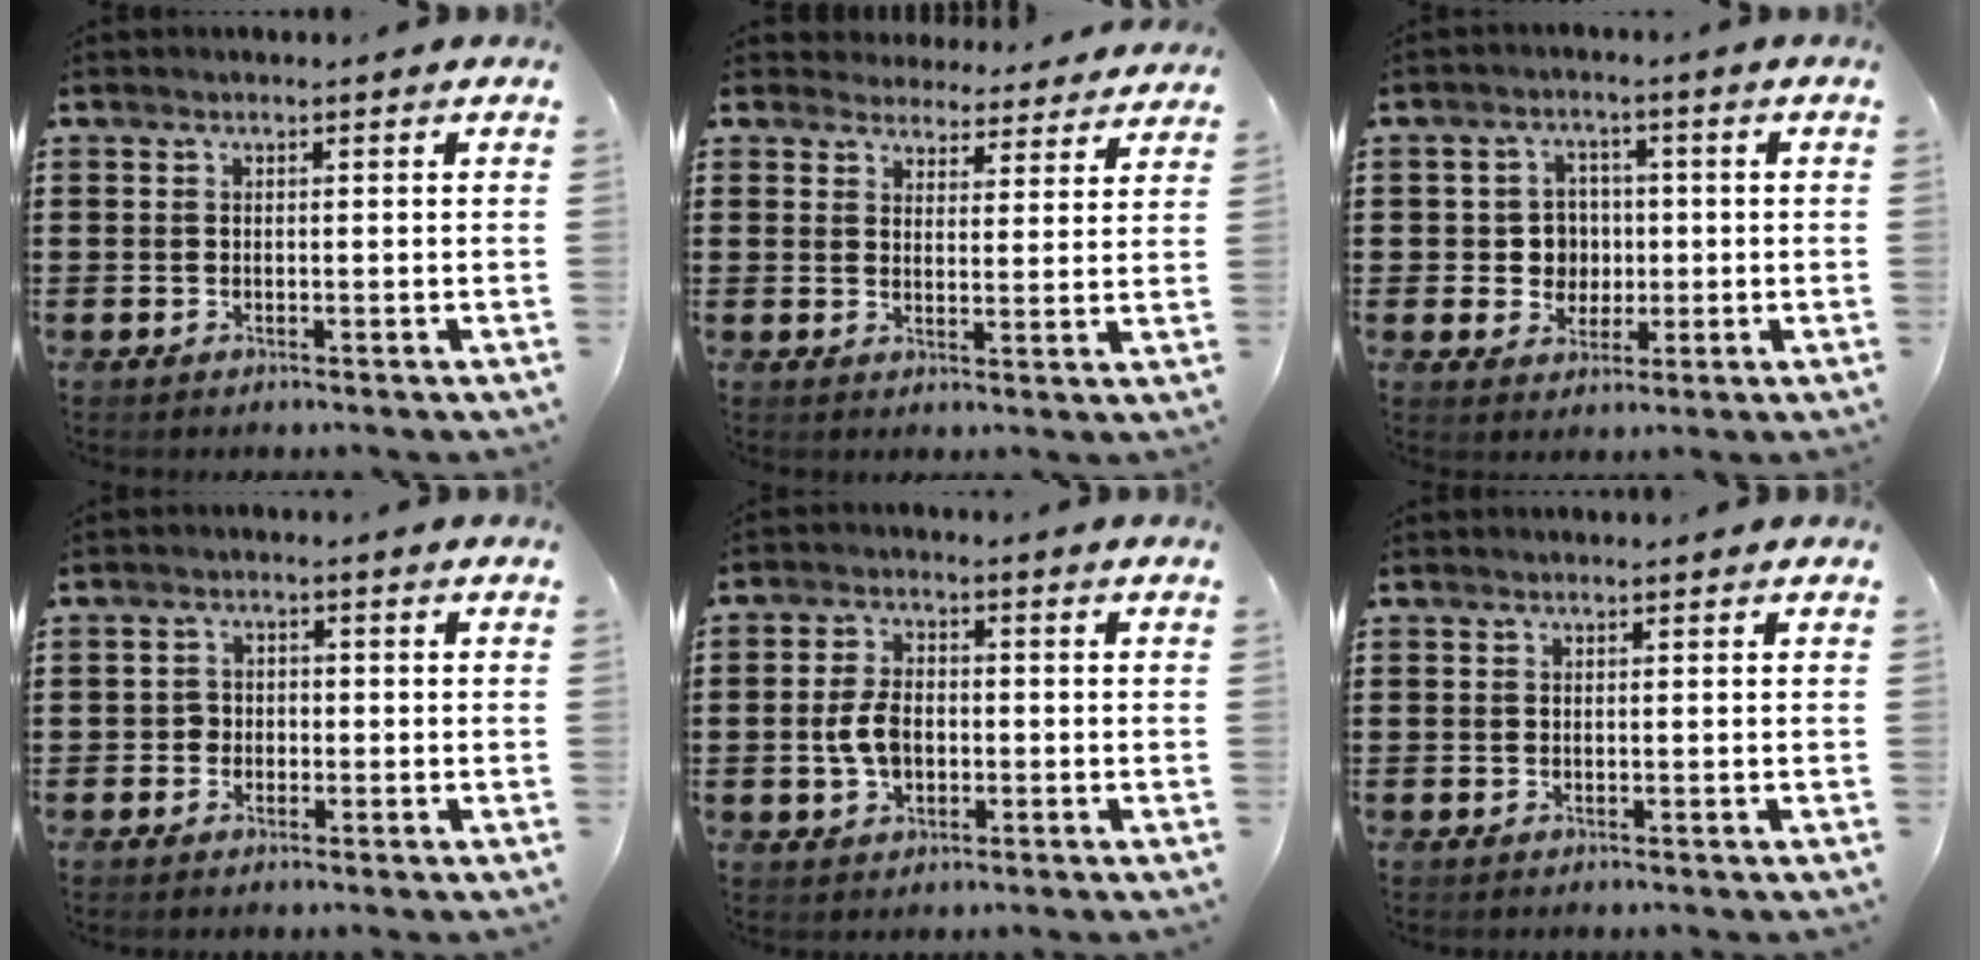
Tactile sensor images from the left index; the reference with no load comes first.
{"total": 4.1, "force": [4.1, 0.6, -0.1], "torque": [-0.019, -0.021, 0.073]}
{"total": 5.2, "force": [0.0, 4.9, 1.7], "torque": [-0.045, 0.012, -0.004]}
{"total": 1.9, "force": [-0.8, 1.7, 0.4], "torque": [-0.014, 0.004, -0.019]}
{"total": 5.4, "force": [-0.7, 3.3, 4.1], "torque": [-0.107, -0.002, -0.022]}
{"total": 0.0}